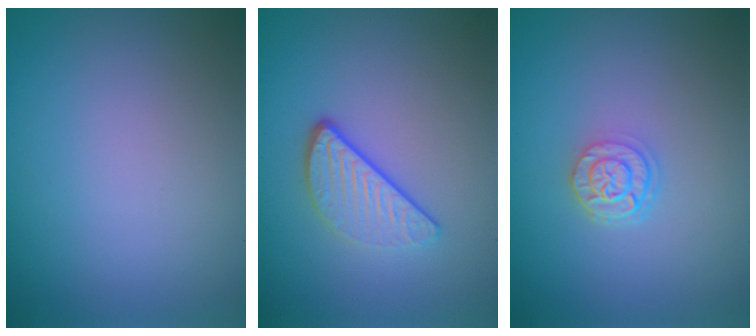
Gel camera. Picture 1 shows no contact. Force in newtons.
{"total": 3.1, "press": 2.5, "slide": 1.8}
{"total": 2.4, "press": 1.9, "slide": 1.5}